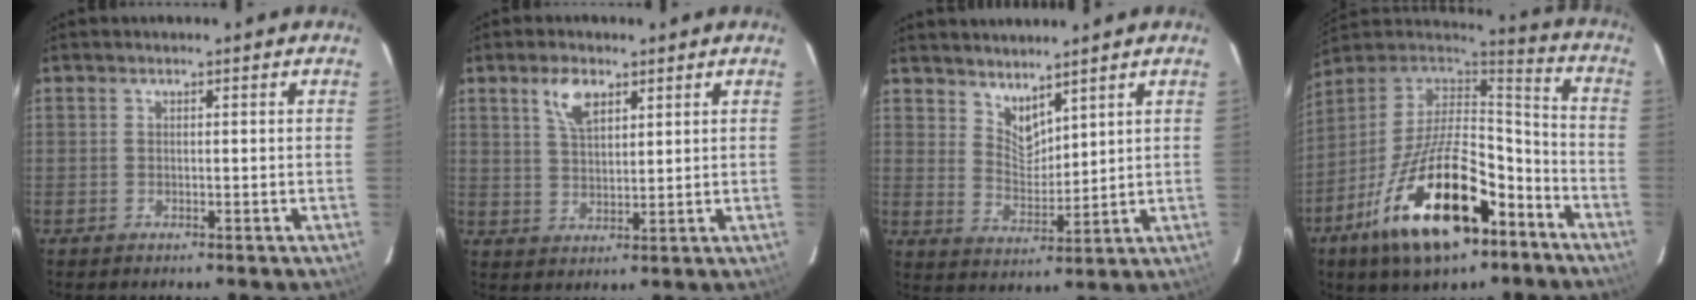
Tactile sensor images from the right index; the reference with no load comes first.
{"total": 5.6, "force": [3.2, 2.7, 3.8], "torque": [-0.070, 0.008, 0.062]}
{"total": 5.5, "force": [4.7, 2.0, 2.0], "torque": [-0.028, -0.005, 0.091]}
{"total": 24.4, "force": [-12.1, 11.0, 18.2], "torque": [-0.343, -0.013, -0.194]}